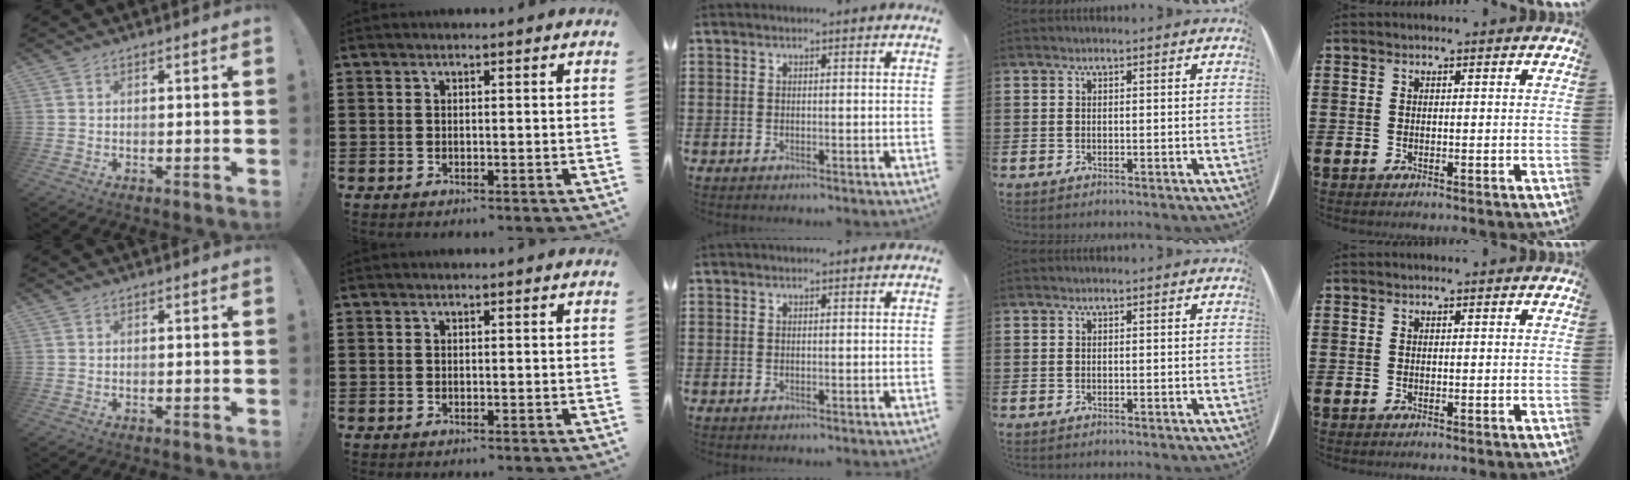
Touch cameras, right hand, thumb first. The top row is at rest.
{}